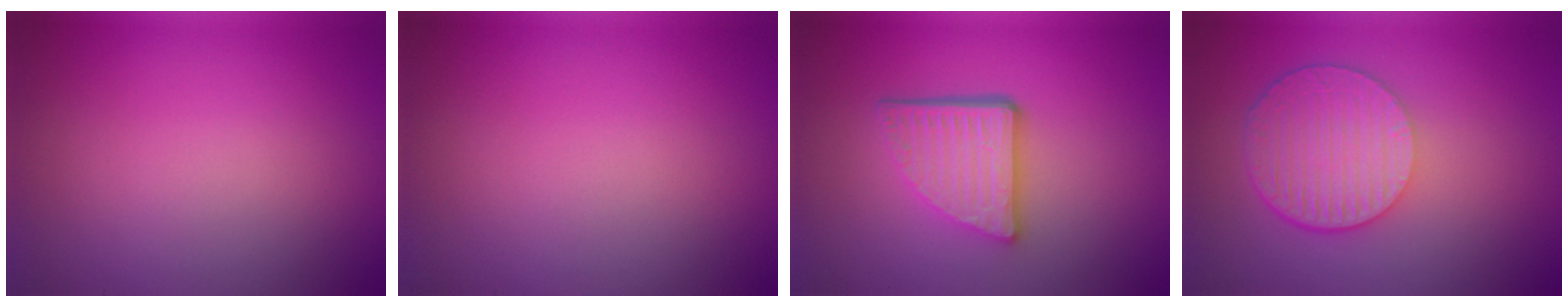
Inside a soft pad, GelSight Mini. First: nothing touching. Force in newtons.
{"total": 0.0}
{"total": 4.8, "press": 3.4, "slide": 3.3}
{"total": 6.5, "press": 4.5, "slide": 4.7}